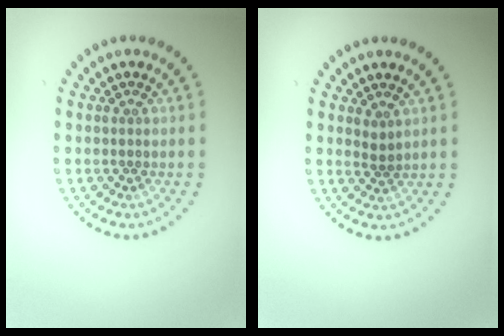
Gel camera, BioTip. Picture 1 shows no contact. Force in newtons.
{"total": 0.9, "press": 0.8, "slide": 0.5}